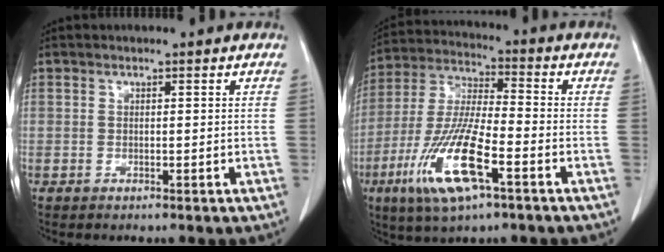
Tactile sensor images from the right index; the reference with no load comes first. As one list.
[{"total": 14.6, "force": [-6.3, 2.7, 13.0], "torque": [-0.272, -0.021, -0.116]}]